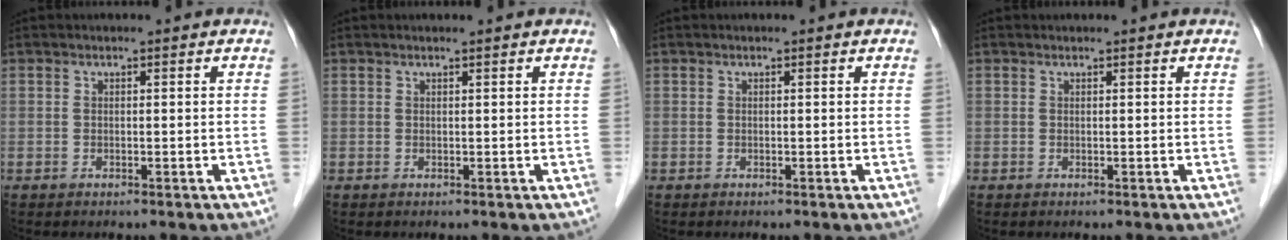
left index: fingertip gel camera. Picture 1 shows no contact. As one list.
[{"total": 0.7, "force": [0.6, -0.1, 0.4], "torque": [-0.010, 0.005, 0.013]}, {"total": 0.0}, {"total": 0.6, "force": [0.6, 0.0, 0.1], "torque": [-0.004, 0.005, 0.009]}]